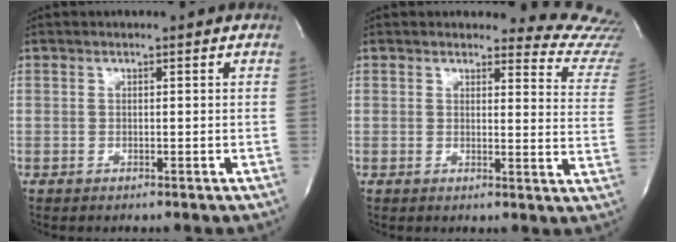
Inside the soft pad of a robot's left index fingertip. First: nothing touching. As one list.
[{"total": 11.2, "force": [11.1, 1.5, 0.2], "torque": [0.034, -0.109, 0.075]}]